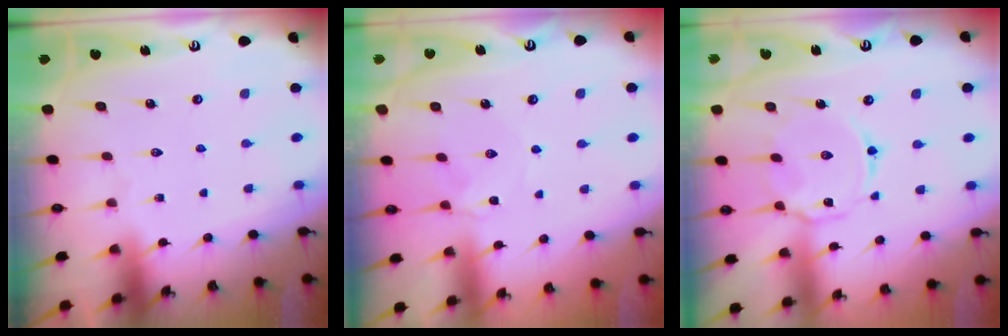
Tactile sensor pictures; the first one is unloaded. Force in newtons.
{"total": 1.4, "press": 1.3, "slide": 0.3}
{"total": 7.3, "press": 7.3, "slide": 0.4}